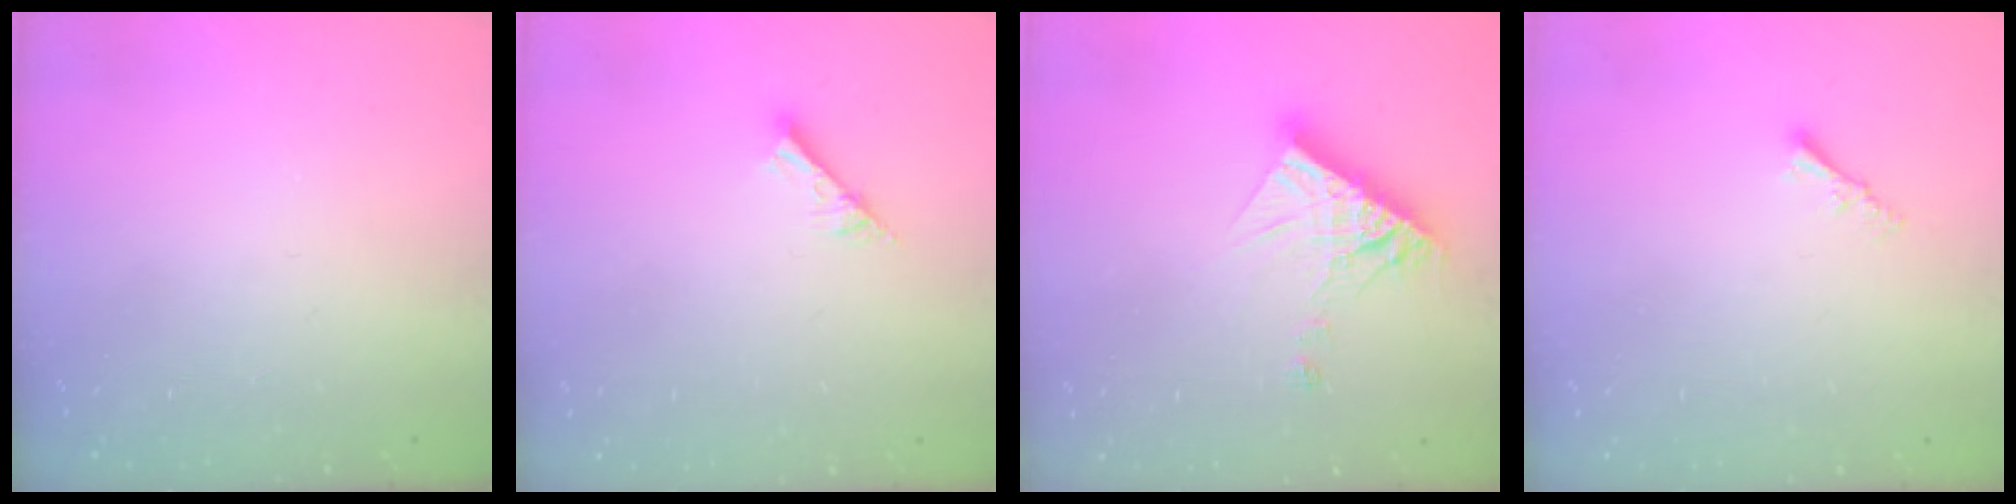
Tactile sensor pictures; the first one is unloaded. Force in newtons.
{"total": 7.9, "press": 7.8, "slide": 0.8}
{"total": 12.4, "press": 12.3, "slide": 1.0}
{"total": 2.0, "press": 2.0, "slide": 0.3}